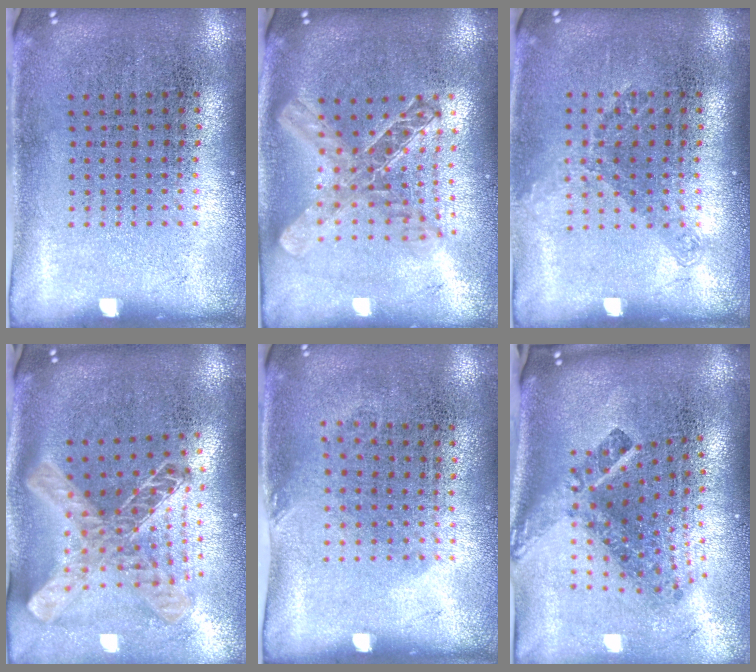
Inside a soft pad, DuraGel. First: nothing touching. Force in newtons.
{"total": 2.0, "press": 1.7, "slide": 1.0}
{"total": 1.2, "press": 0.9, "slide": 0.8}
{"total": 1.9, "press": 1.6, "slide": 1.1}
{"total": 0.8, "press": 0.7, "slide": 0.5}
{"total": 2.8, "press": 1.6, "slide": 2.2}